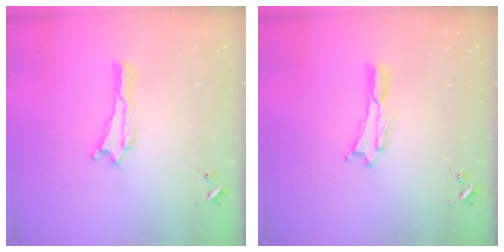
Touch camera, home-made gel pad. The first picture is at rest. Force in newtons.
{"total": 0.0}